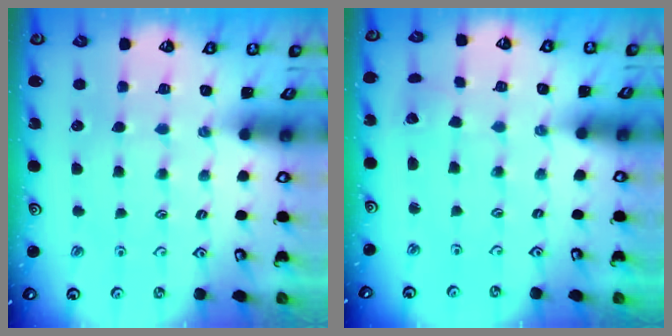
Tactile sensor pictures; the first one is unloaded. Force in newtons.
{"total": 2.1, "press": 2.1, "slide": 0.2}